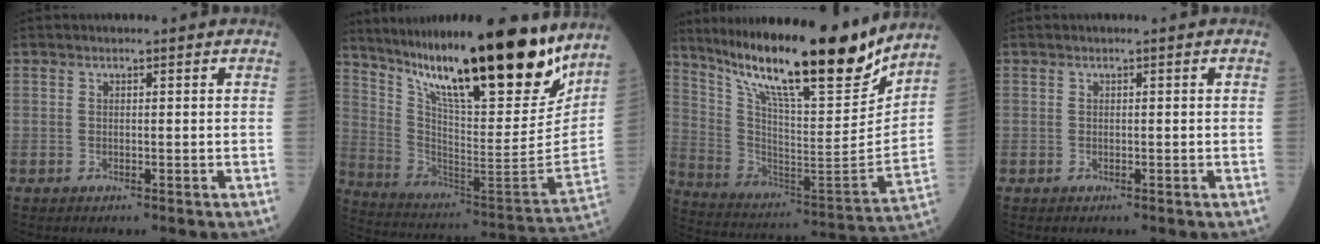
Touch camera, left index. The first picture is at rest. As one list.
[{"total": 27.6, "force": [21.2, 4.4, 17.1], "torque": [-0.285, -0.033, 0.334]}, {"total": 25.0, "force": [20.2, 2.7, 14.5], "torque": [-0.256, -0.043, 0.325]}, {"total": 0.0}]